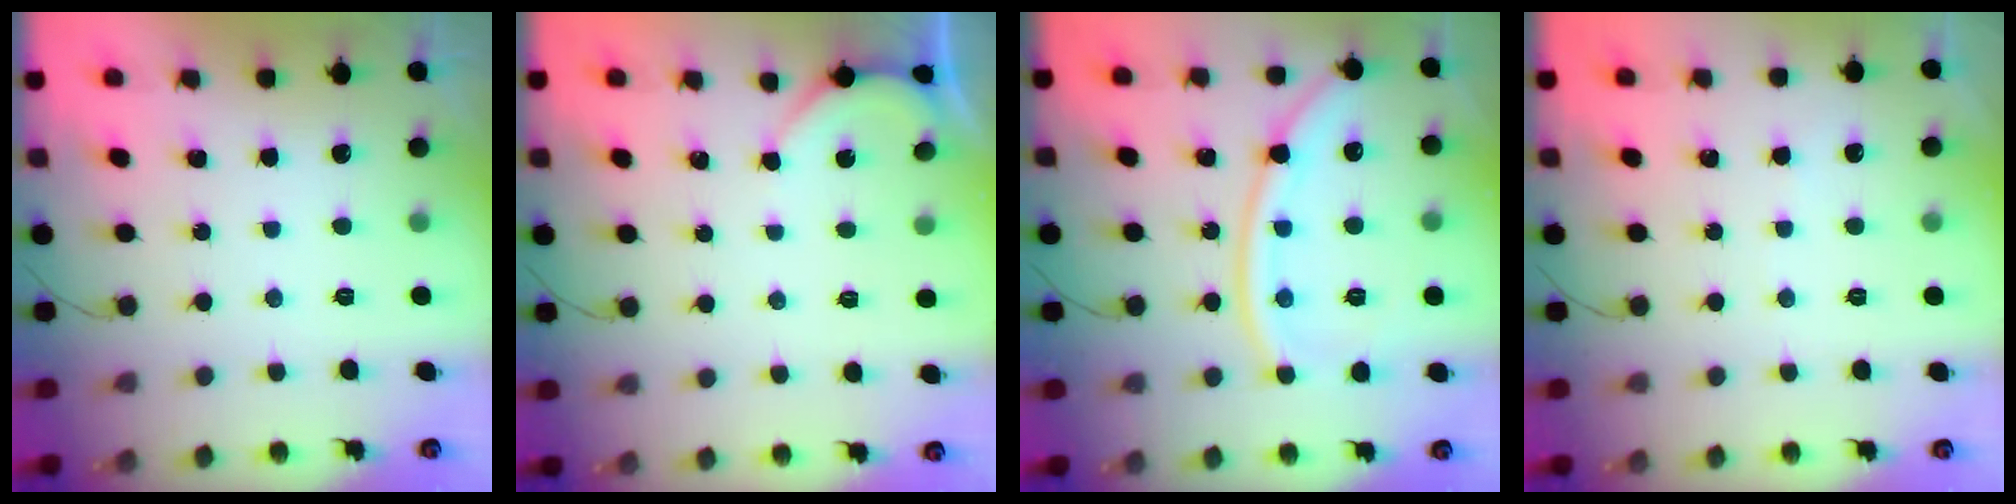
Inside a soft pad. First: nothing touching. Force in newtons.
{"total": 2.3, "press": 2.3, "slide": 0.4}
{"total": 13.5, "press": 13.4, "slide": 1.8}
{"total": 1.9, "press": 1.9, "slide": 0.2}